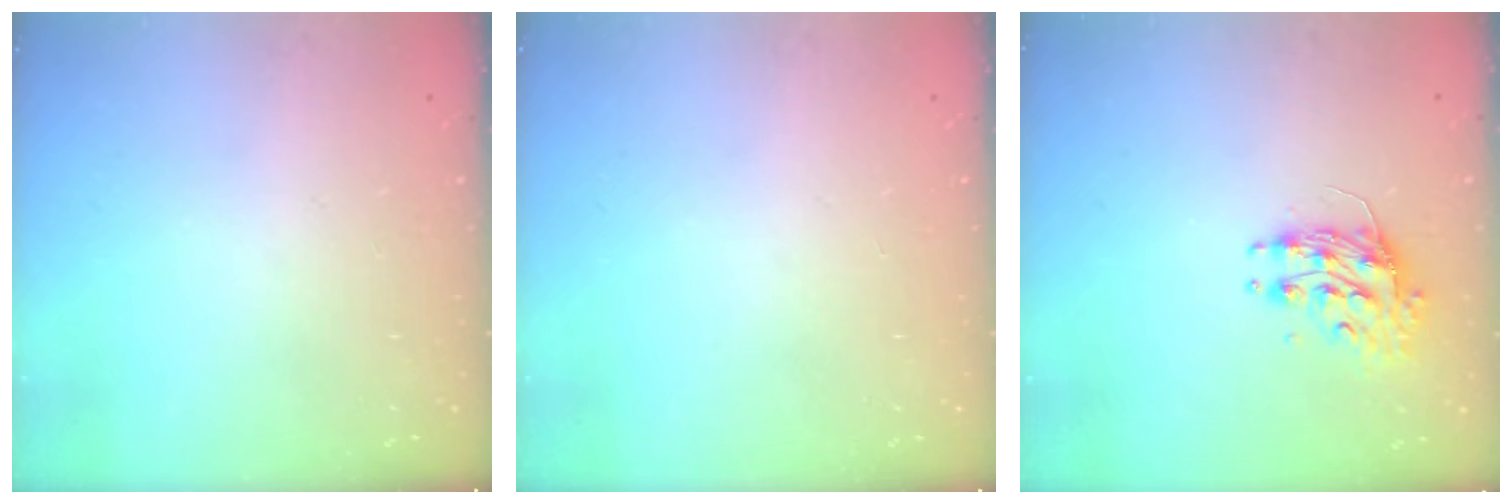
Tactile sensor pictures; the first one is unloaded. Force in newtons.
{"total": 0.0}
{"total": 10.4, "press": 10.3, "slide": 0.8}